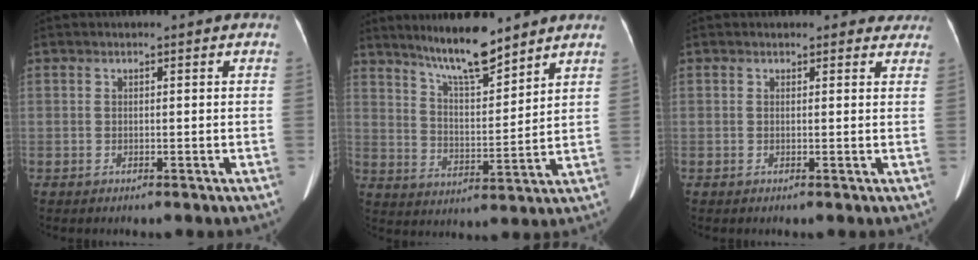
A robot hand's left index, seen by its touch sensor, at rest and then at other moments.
{"total": 10.5, "force": [8.6, 1.1, 5.9], "torque": [-0.105, -0.007, 0.155]}
{"total": 2.9, "force": [2.4, 1.5, 0.3], "torque": [0.008, -0.002, 0.011]}